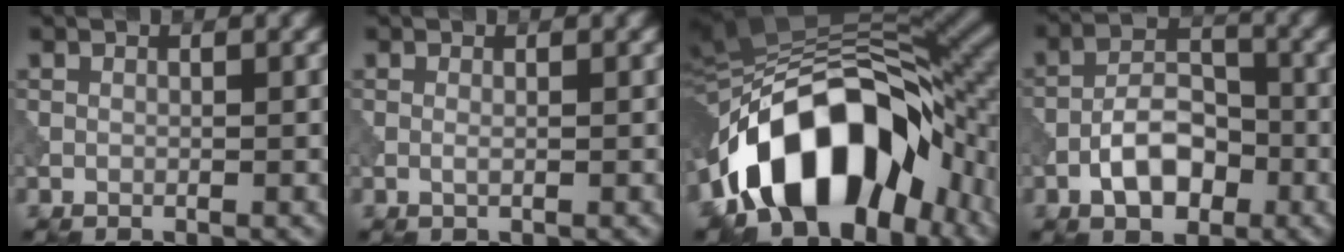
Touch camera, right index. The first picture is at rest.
{"total": 0.5, "force": [-0.1, 0.1, 0.5], "torque": [-0.013, -0.002, -0.001]}
{"total": 14.9, "force": [-6.7, 8.5, 10.3], "torque": [-0.148, 0.011, -0.120]}
{"total": 5.3, "force": [-2.3, 2.9, 3.7], "torque": [-0.054, 0.011, -0.045]}